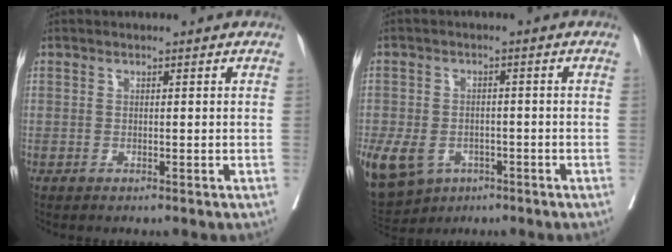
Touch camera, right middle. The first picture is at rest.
{"total": 17.8, "force": [-8.1, 13.8, 7.9], "torque": [-0.254, -0.011, -0.118]}